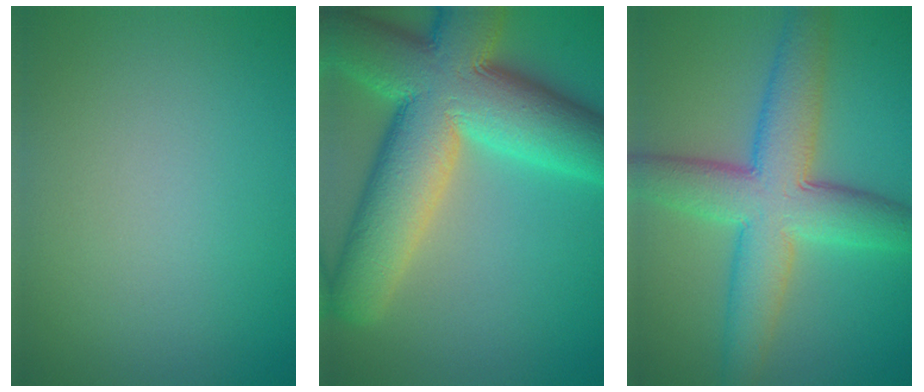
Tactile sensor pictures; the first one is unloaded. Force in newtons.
{"total": 15.1, "press": 15.1, "slide": 0.9}
{"total": 8.6, "press": 8.6, "slide": 0.3}